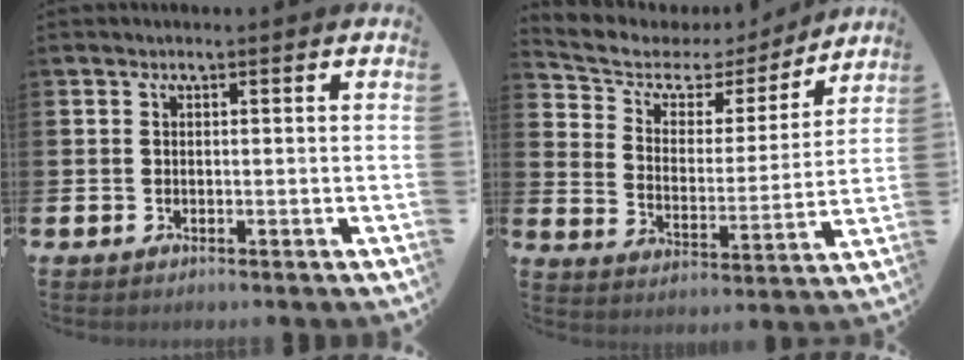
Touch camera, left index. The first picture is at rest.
{"total": 6.1, "force": [4.8, 3.4, 1.6], "torque": [-0.071, -0.032, 0.077]}